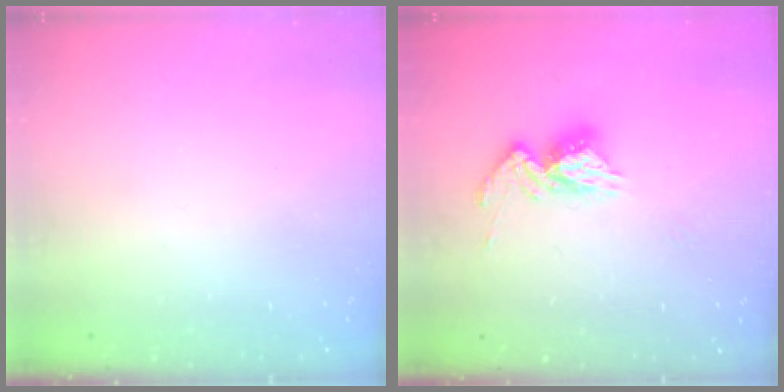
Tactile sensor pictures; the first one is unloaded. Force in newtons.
{"total": 11.5, "press": 11.4, "slide": 0.8}